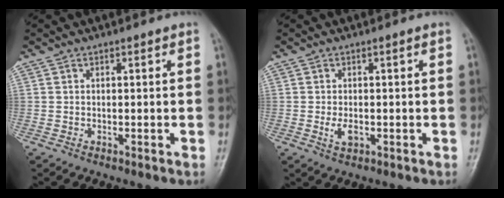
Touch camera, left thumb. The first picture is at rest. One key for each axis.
{"total": 2.6, "fx": -0.5, "fy": 1.3, "fz": 2.2, "tx": -0.043, "ty": 0.000, "tz": -0.007}